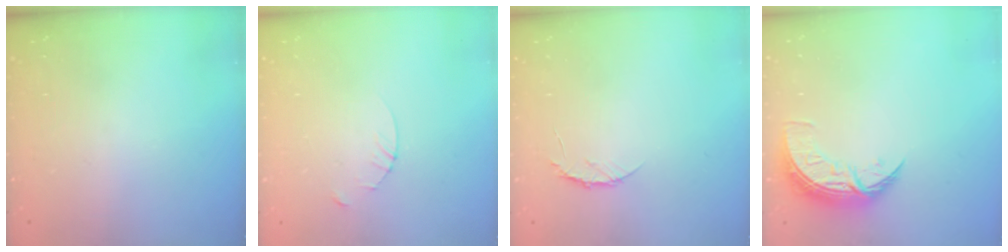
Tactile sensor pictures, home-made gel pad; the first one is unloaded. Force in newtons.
{"total": 3.2, "press": 3.2, "slide": 0.3}
{"total": 4.7, "press": 4.6, "slide": 0.4}
{"total": 9.0, "press": 9.0, "slide": 0.5}